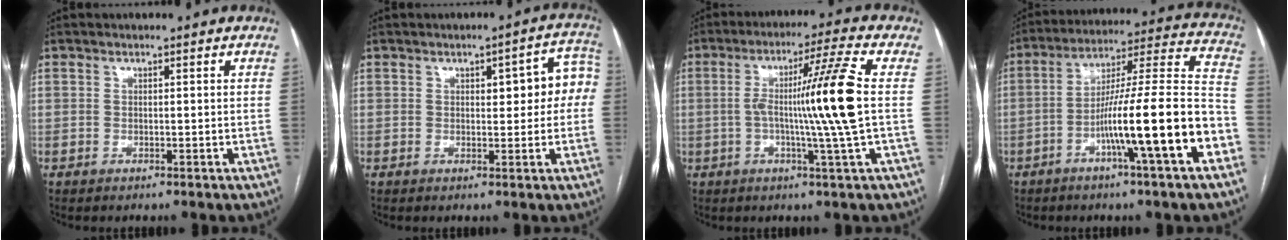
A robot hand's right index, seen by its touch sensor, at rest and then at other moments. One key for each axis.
{"total": 7.3, "fx": 1.2, "fy": 2.7, "fz": 6.7, "tx": -0.069, "ty": 0.033, "tz": 0.013}
{"total": 12.0, "fx": -0.2, "fy": -2.6, "fz": 11.7, "tx": -0.202, "ty": 0.002, "tz": 0.000}
{"total": 18.3, "fx": -6.9, "fy": -0.4, "fz": 16.9, "tx": -0.248, "ty": 0.012, "tz": -0.111}